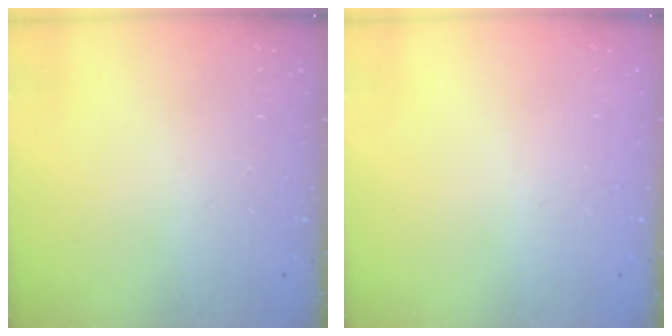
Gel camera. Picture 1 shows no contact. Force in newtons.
{"total": 0.0}